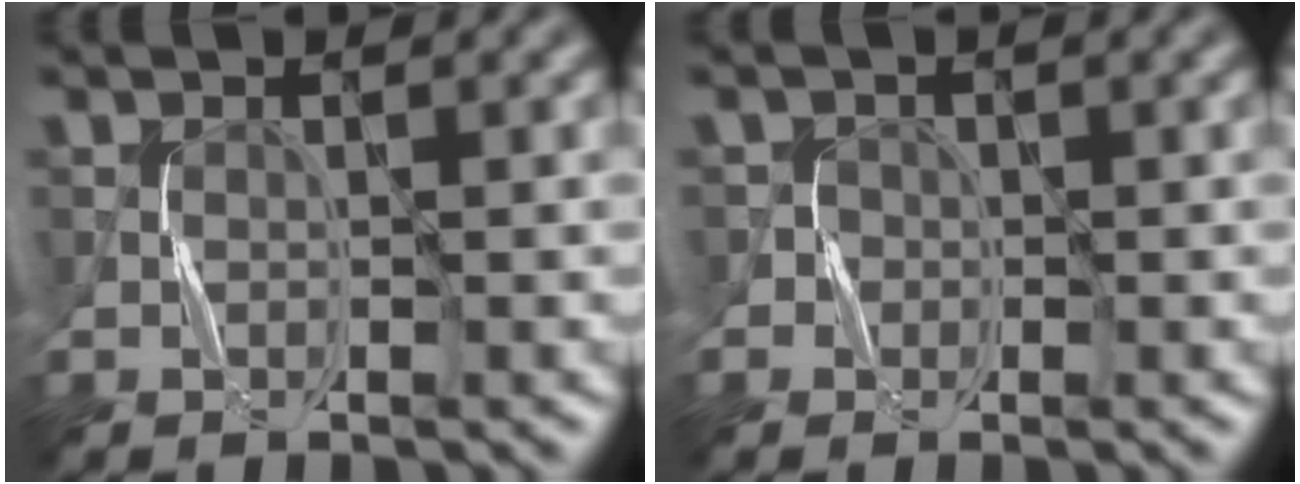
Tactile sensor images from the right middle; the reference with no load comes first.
{"total": 2.2, "force": [-0.4, 2.1, 0.5], "torque": [0.000, 0.022, -0.033]}